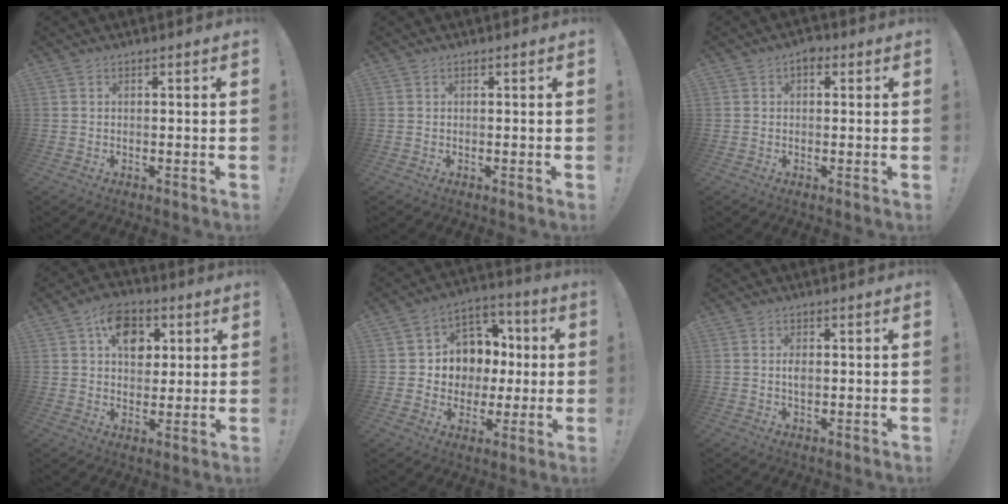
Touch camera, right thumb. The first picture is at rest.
{"total": 0.0}
{"total": 2.6, "force": [0.8, 1.7, 1.8], "torque": [-0.021, -0.003, 0.011]}
{"total": 11.2, "force": [4.2, 8.0, 6.7], "torque": [-0.094, -0.005, 0.076]}
{"total": 10.0, "force": [0.7, 9.6, 2.9], "torque": [-0.041, -0.005, 0.034]}
{"total": 2.0, "force": [0.0, 1.1, 1.7], "torque": [-0.028, 0.001, -0.003]}